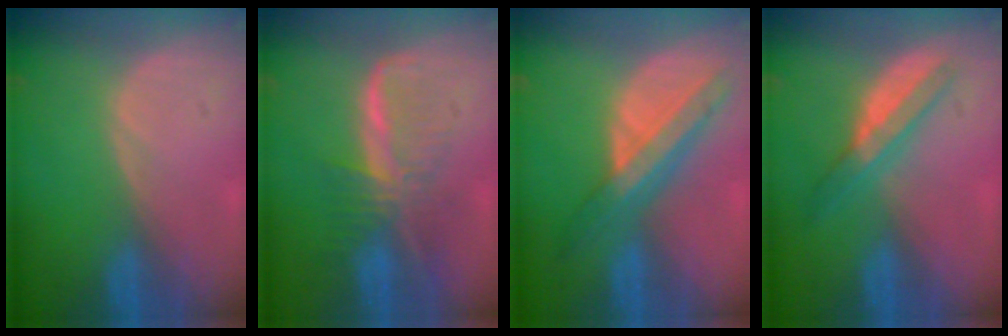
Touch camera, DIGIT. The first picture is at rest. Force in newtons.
{"total": 7.9, "press": 6.9, "slide": 3.9}
{"total": 8.5, "press": 7.3, "slide": 4.4}
{"total": 5.1, "press": 5.0, "slide": 1.1}